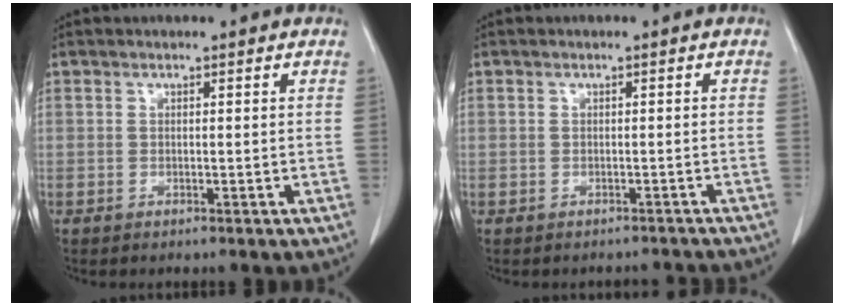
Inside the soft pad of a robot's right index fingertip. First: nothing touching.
{"total": 3.0, "force": [-2.5, 1.7, -0.3], "torque": [0.007, 0.013, -0.036]}